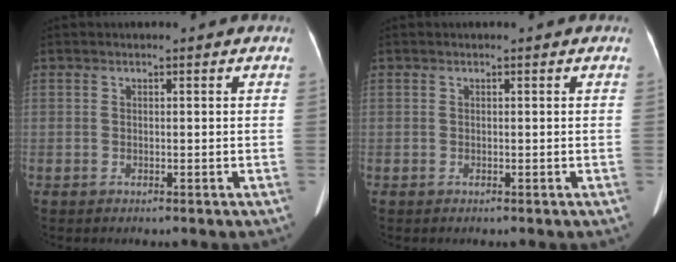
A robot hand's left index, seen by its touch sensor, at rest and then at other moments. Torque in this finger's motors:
{"motor_torque": [-0.01, 0.02, 0.00, 0.00]}